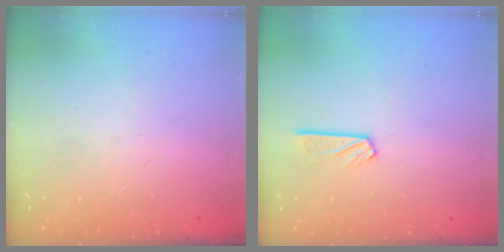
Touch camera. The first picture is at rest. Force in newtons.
{"total": 5.3, "press": 5.3, "slide": 0.4}